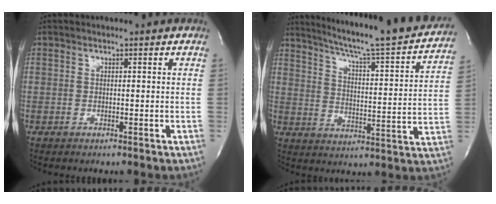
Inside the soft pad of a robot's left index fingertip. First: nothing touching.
{"total": 23.3, "force": [21.0, 0.7, 10.2], "torque": [-0.156, -0.050, 0.273]}